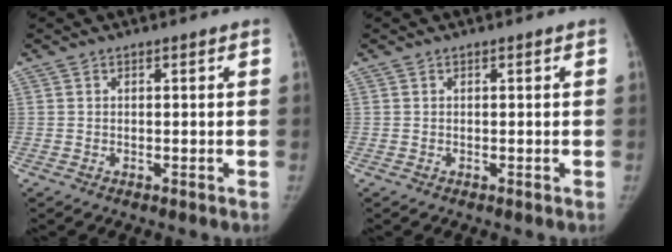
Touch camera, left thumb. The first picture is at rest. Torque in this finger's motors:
{"motor_torque": [0.00, 0.01, 0.13, -0.13, 0.00]}